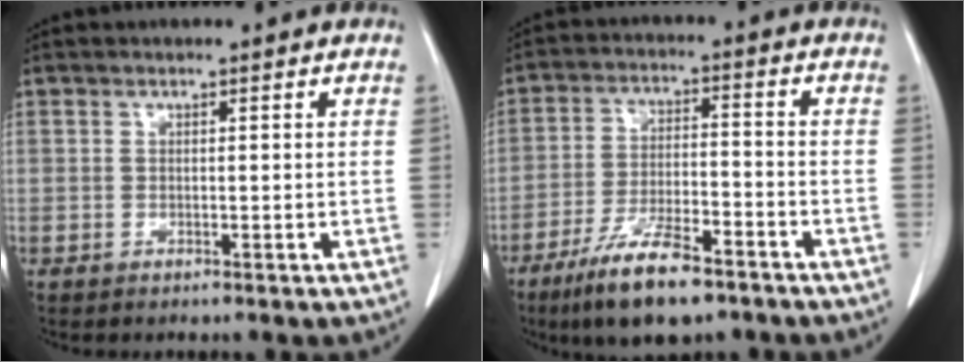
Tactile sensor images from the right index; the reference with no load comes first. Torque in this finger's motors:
{"motor_torque": [0.94, -0.90, 0.58, 0.20]}